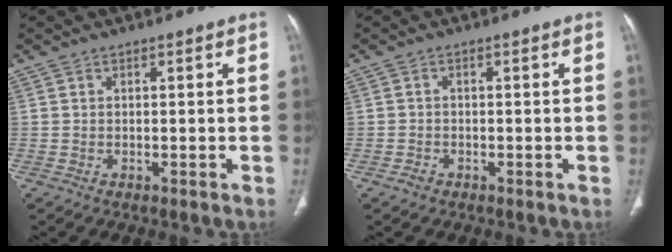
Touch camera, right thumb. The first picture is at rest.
{"total": 1.2, "force": [-0.8, 0.9, 0.3], "torque": [-0.007, 0.003, -0.017]}